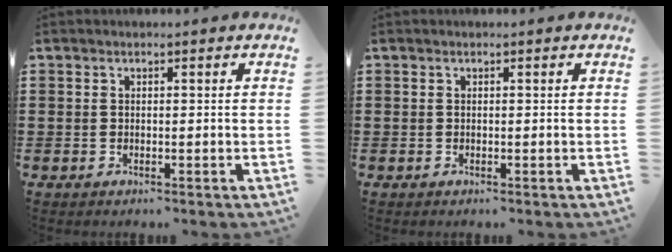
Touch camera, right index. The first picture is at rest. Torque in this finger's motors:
{"motor_torque": [-0.14, 0.13, 0.00, 0.00]}